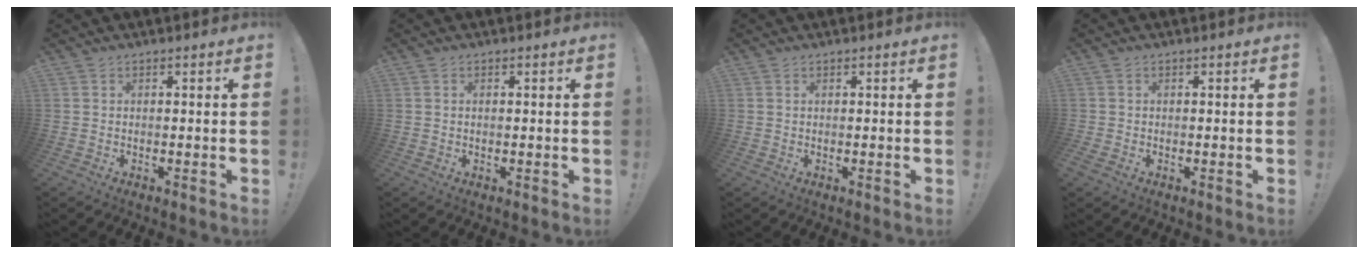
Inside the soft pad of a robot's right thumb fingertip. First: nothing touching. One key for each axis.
{"total": 0.7, "fx": 0.2, "fy": 0.4, "fz": 0.6, "tx": -0.015, "ty": 0.002, "tz": 0.004}
{"total": 0.0}
{"total": 0.9, "fx": -0.5, "fy": 0.6, "fz": 0.5, "tx": -0.014, "ty": 0.004, "tz": -0.007}